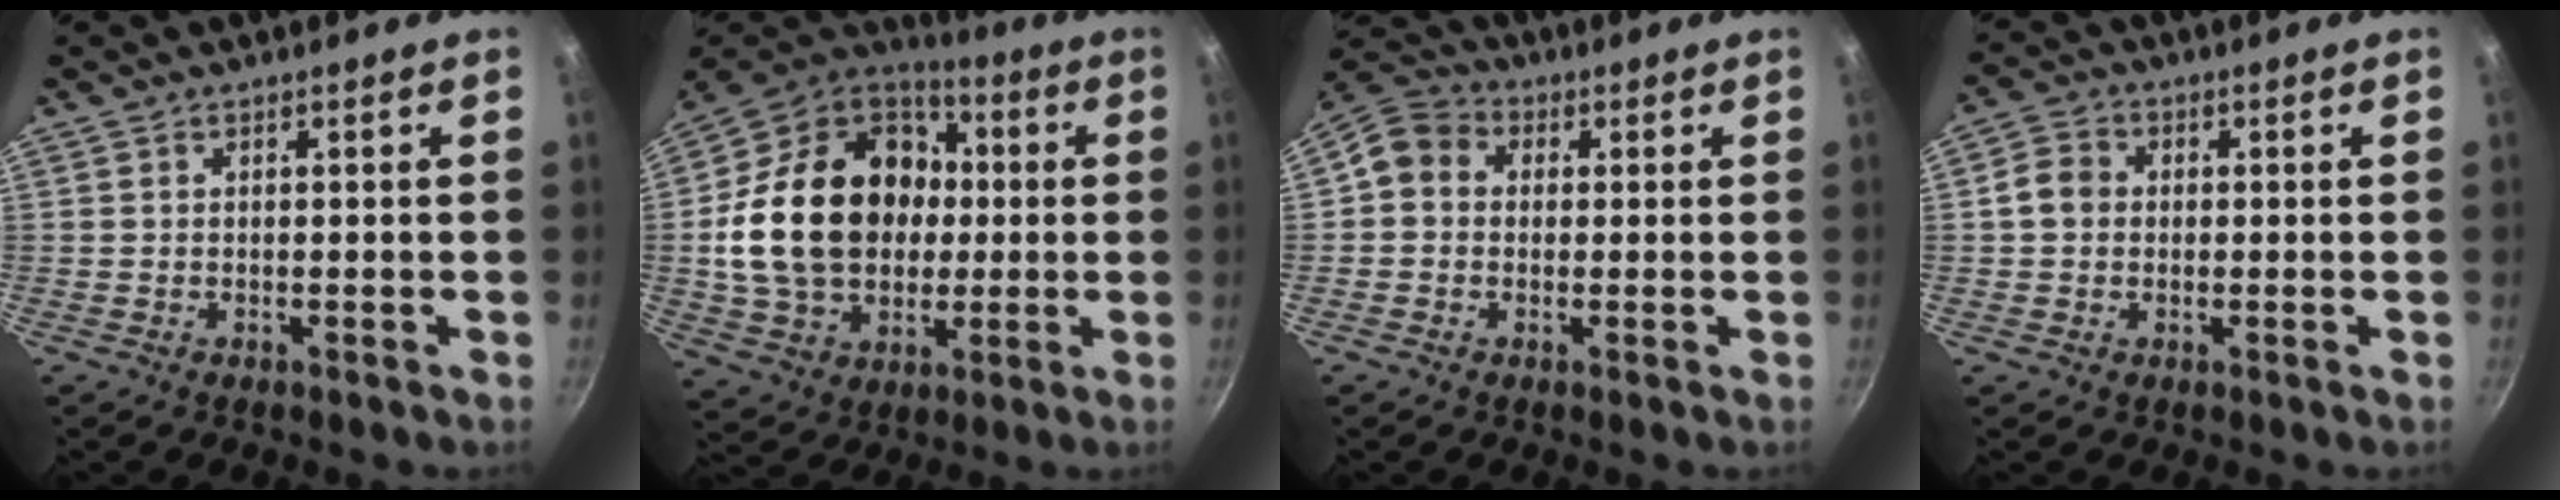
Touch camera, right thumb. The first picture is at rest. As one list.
[{"total": 26.4, "force": [0.9, 19.9, 17.4], "torque": [-0.286, 0.037, 0.023]}, {"total": 6.8, "force": [0.6, 5.9, 3.3], "torque": [-0.043, 0.016, -0.012]}, {"total": 4.7, "force": [0.2, 4.0, 2.3], "torque": [-0.029, 0.009, -0.008]}]